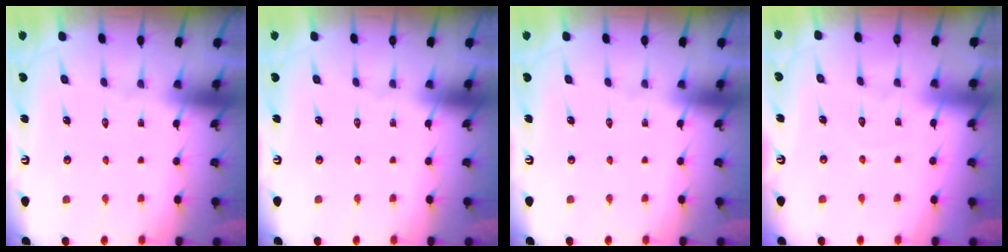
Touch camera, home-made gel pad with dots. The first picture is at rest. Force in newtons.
{"total": 0.0}
{"total": 0.0}
{"total": 3.5, "press": 3.5, "slide": 0.3}